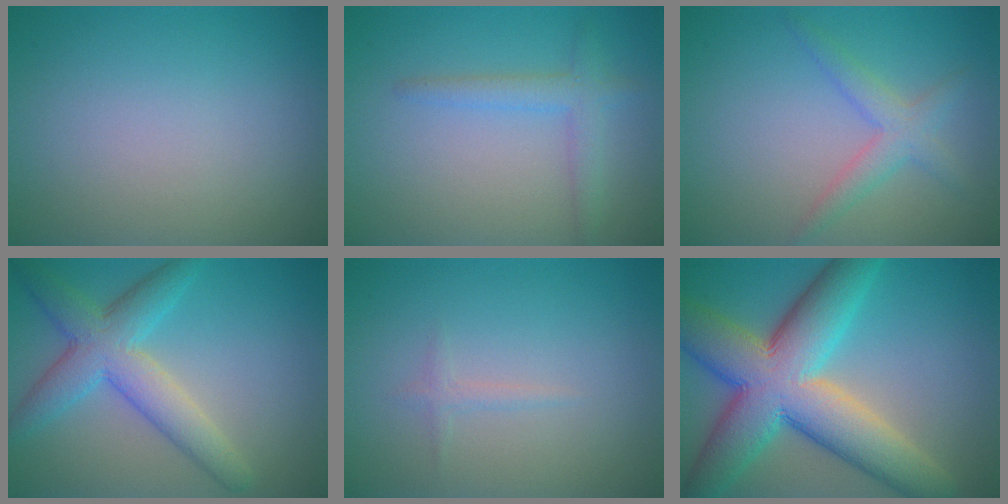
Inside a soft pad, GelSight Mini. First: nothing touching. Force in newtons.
{"total": 2.3, "press": 2.3, "slide": 0.2}
{"total": 2.6, "press": 2.6, "slide": 0.1}
{"total": 5.8, "press": 5.8, "slide": 0.3}
{"total": 0.8, "press": 0.8, "slide": 0.1}
{"total": 12.6, "press": 12.5, "slide": 0.8}